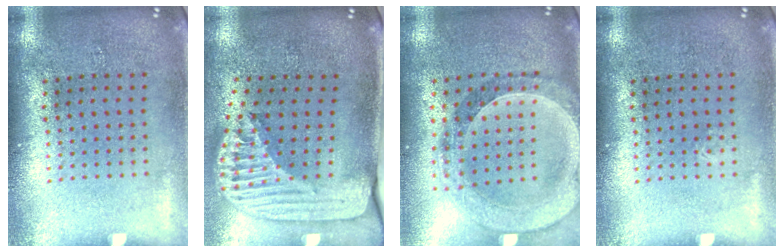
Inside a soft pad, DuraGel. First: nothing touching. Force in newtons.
{"total": 2.6, "press": 1.9, "slide": 1.8}
{"total": 1.5, "press": 1.5, "slide": 0.4}
{"total": 0.0}